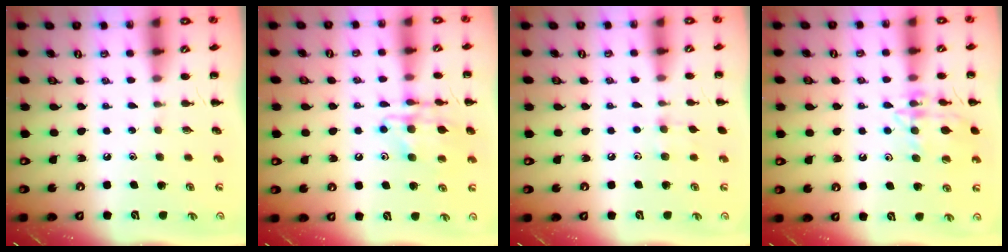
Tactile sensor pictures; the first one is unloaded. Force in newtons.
{"total": 13.4, "press": 13.2, "slide": 2.4}
{"total": 5.8, "press": 5.5, "slide": 1.9}
{"total": 14.9, "press": 14.8, "slide": 1.2}